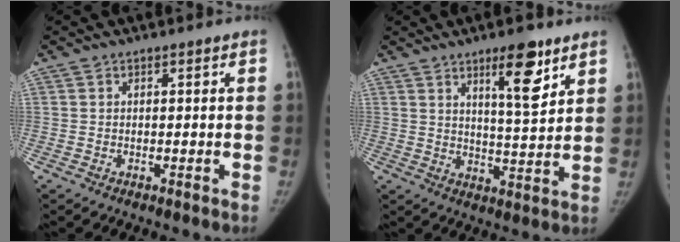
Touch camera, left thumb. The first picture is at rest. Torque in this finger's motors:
{"motor_torque": [0.02, -0.18, 1.04, -0.83, 0.23]}